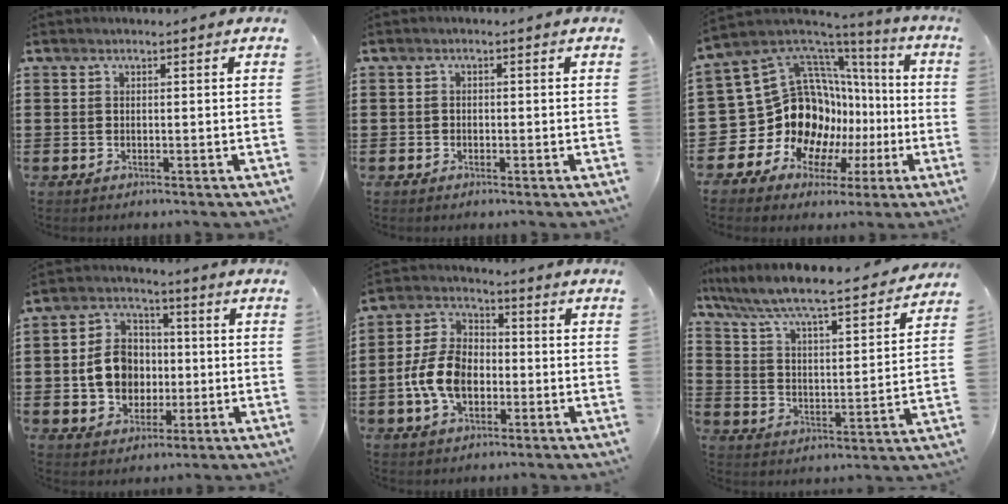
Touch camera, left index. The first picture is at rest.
{"total": 0.9, "force": [-0.5, 0.7, 0.2], "torque": [-0.006, 0.001, -0.011]}
{"total": 14.4, "force": [0.0, 12.9, 6.3], "torque": [-0.172, -0.054, 0.033]}
{"total": 8.4, "force": [-0.5, 7.1, 4.4], "torque": [-0.104, 0.017, -0.010]}
{"total": 8.9, "force": [-2.1, 5.8, 6.4], "torque": [-0.155, 0.008, -0.046]}
{"total": 5.8, "force": [5.2, 0.1, 2.7], "torque": [-0.077, -0.046, 0.077]}